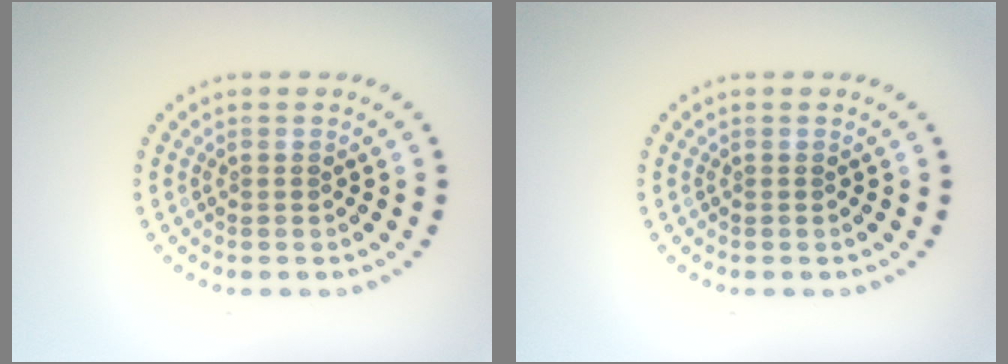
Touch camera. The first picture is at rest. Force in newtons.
{"total": 0.0}